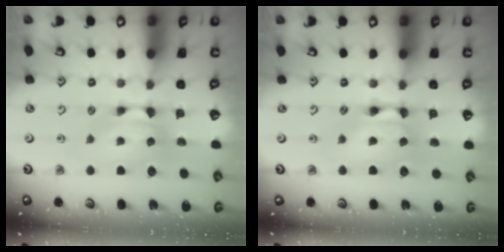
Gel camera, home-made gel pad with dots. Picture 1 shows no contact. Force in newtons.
{"total": 2.3, "press": 2.3, "slide": 0.0}